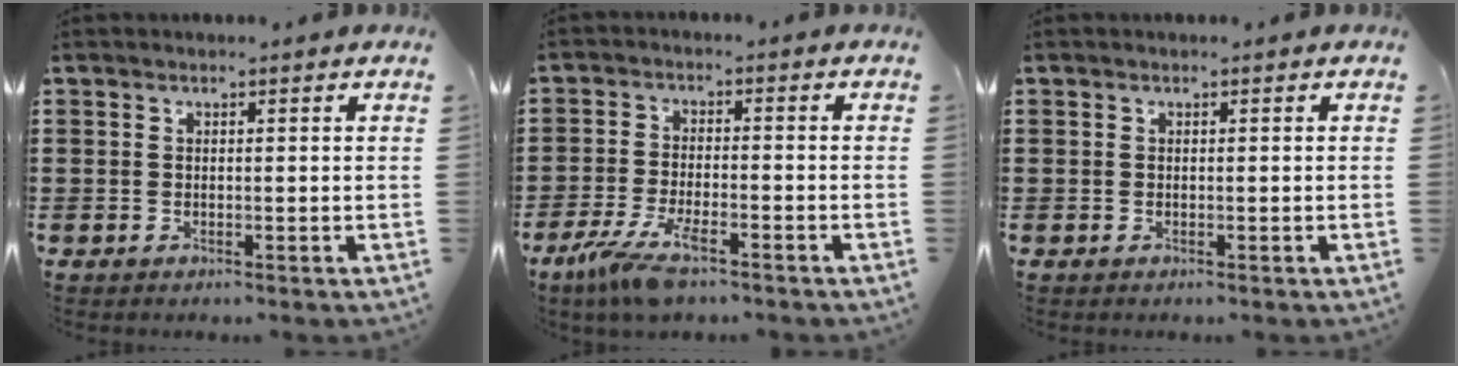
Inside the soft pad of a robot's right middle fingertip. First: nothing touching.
{"total": 6.9, "force": [-4.4, 1.7, 5.1], "torque": [-0.121, -0.015, -0.085]}
{"total": 0.0}